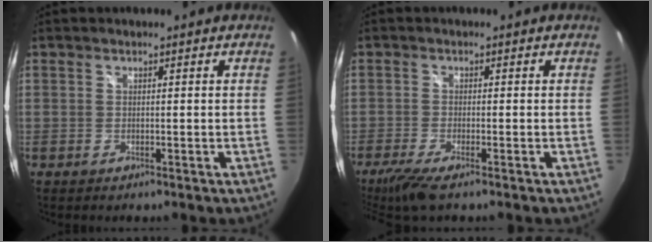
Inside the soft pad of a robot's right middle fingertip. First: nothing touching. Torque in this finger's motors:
{"motor_torque": [1.02, -0.86, 0.23, 0.09]}